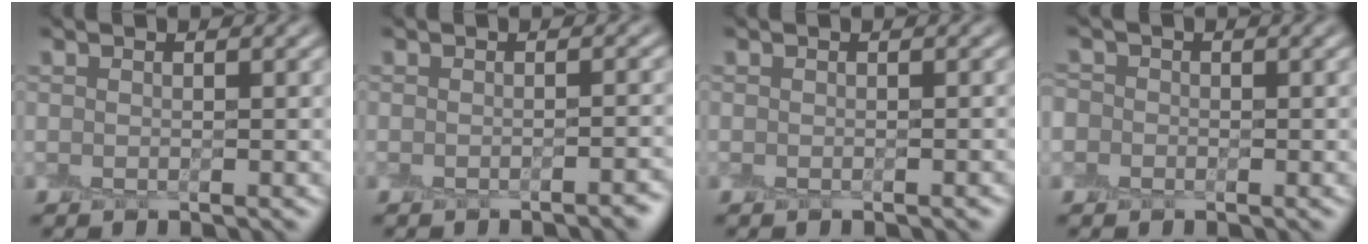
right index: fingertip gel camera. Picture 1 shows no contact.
{"total": 2.1, "force": [-1.9, 0.1, 0.9], "torque": [-0.010, -0.001, -0.022]}
{"total": 0.6, "force": [-0.6, 0.0, 0.2], "torque": [-0.001, -0.004, -0.009]}
{"total": 1.3, "force": [-0.5, 1.2, -0.2], "torque": [0.018, 0.003, -0.015]}